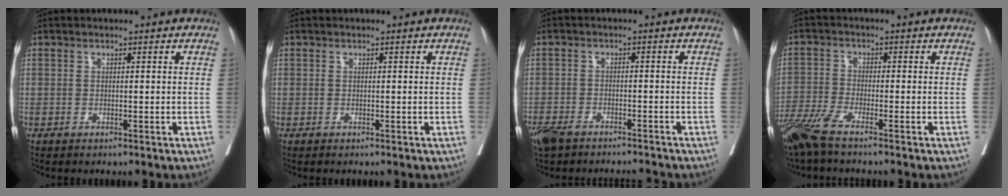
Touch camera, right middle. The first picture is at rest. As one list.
[{"total": 0.0}, {"total": 8.4, "force": [-7.2, 1.9, 3.9], "torque": [-0.070, -0.005, -0.116]}, {"total": 7.1, "force": [-5.5, 0.1, 4.5], "torque": [-0.092, -0.020, -0.108]}]